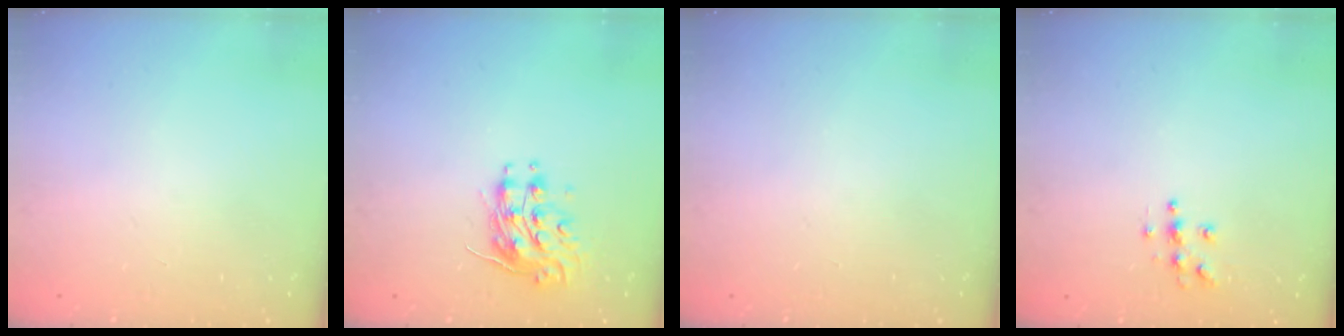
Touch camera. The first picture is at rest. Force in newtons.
{"total": 8.9, "press": 8.9, "slide": 0.2}
{"total": 0.0}
{"total": 5.7, "press": 5.7, "slide": 0.5}